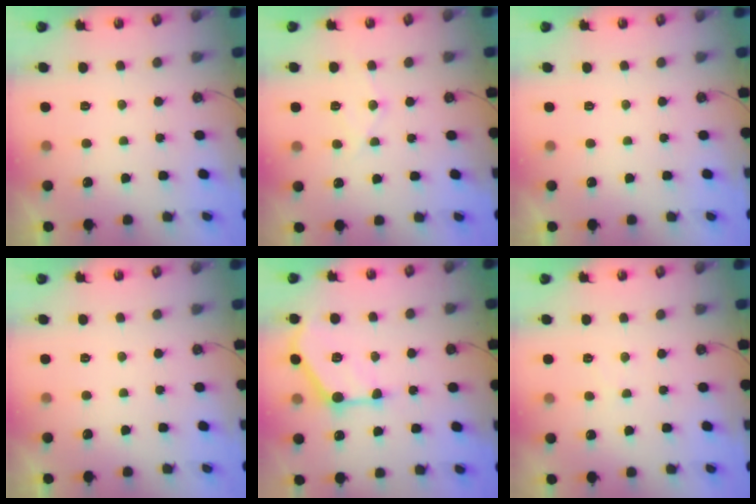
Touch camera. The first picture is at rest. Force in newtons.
{"total": 8.7, "press": 8.7, "slide": 0.7}
{"total": 0.0}
{"total": 0.0}
{"total": 13.6, "press": 13.6, "slide": 0.7}
{"total": 4.1, "press": 4.0, "slide": 0.6}